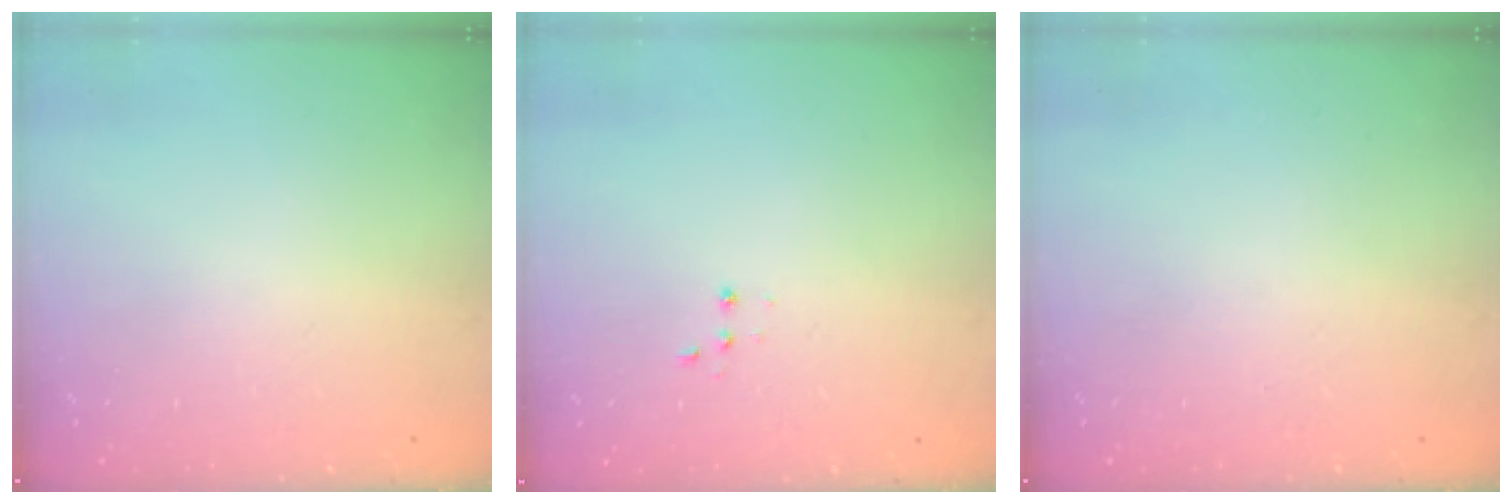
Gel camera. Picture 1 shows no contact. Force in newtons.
{"total": 2.8, "press": 2.7, "slide": 0.7}
{"total": 0.0}